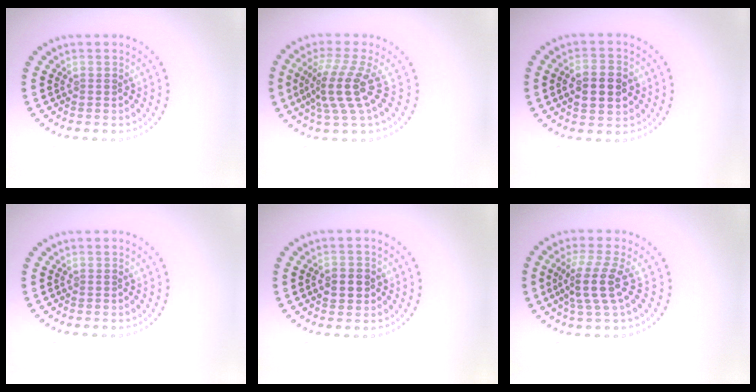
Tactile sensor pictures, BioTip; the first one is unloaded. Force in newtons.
{"total": 4.3, "press": 3.1, "slide": 3.0}
{"total": 4.6, "press": 4.6, "slide": 0.2}
{"total": 0.0}
{"total": 2.4, "press": 2.3, "slide": 0.3}
{"total": 3.7, "press": 2.8, "slide": 2.4}